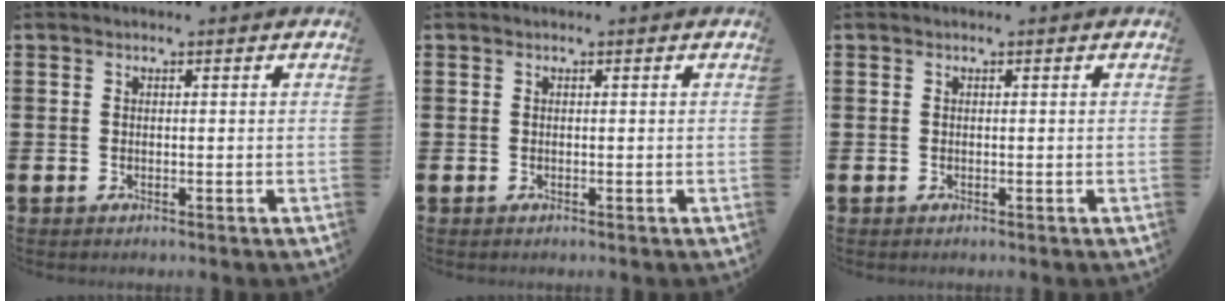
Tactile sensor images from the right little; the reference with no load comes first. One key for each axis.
{"total": 0.0}
{"total": 0.0}